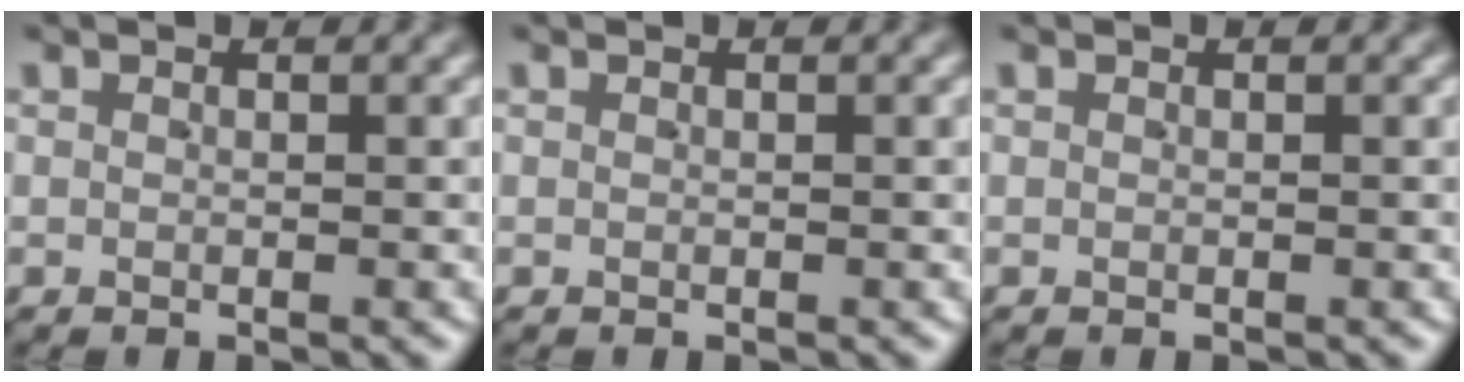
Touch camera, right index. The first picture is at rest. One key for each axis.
{"total": 0.0}
{"total": 0.0}